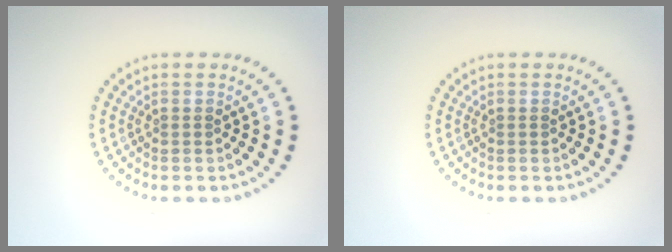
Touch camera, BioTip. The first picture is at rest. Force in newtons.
{"total": 0.0}